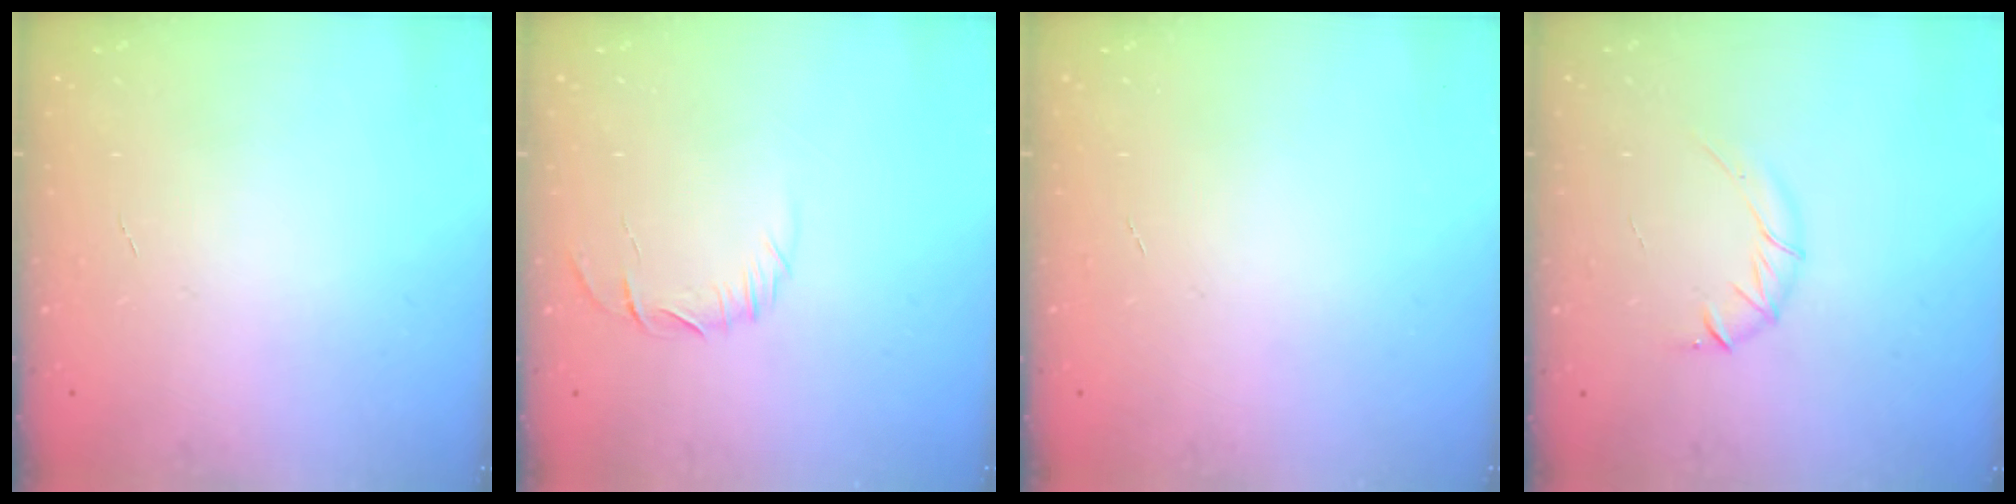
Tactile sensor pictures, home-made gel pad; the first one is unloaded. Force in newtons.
{"total": 6.0, "press": 5.7, "slide": 1.8}
{"total": 0.0}
{"total": 5.6, "press": 5.4, "slide": 1.6}